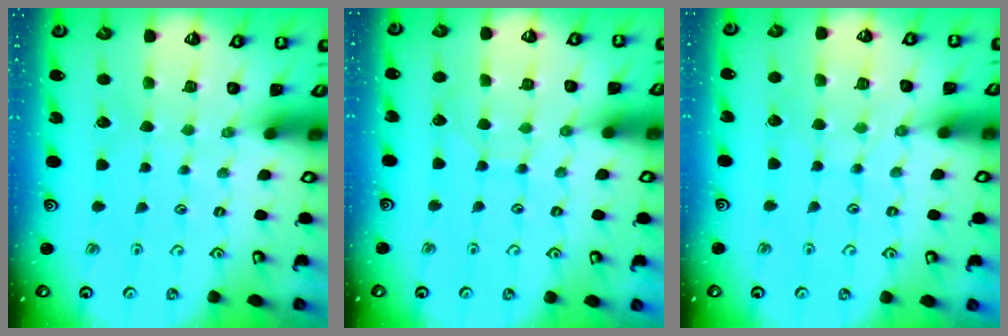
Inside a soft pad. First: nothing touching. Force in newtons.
{"total": 3.9, "press": 3.9, "slide": 0.3}
{"total": 5.5, "press": 5.4, "slide": 0.7}